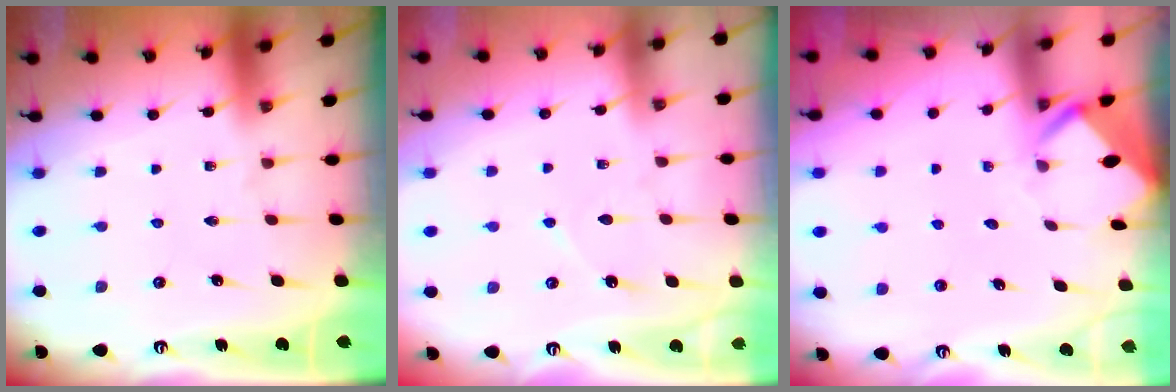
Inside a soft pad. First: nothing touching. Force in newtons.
{"total": 4.0, "press": 4.0, "slide": 0.4}
{"total": 2.9, "press": 2.9, "slide": 0.2}